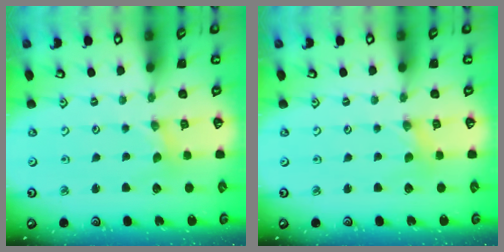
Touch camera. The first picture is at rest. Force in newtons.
{"total": 0.0}